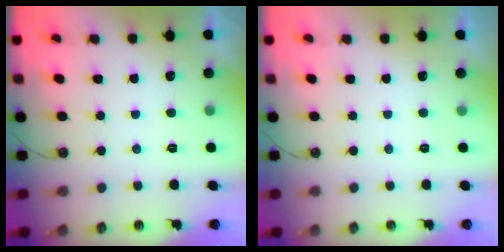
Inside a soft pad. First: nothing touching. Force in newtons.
{"total": 0.0}